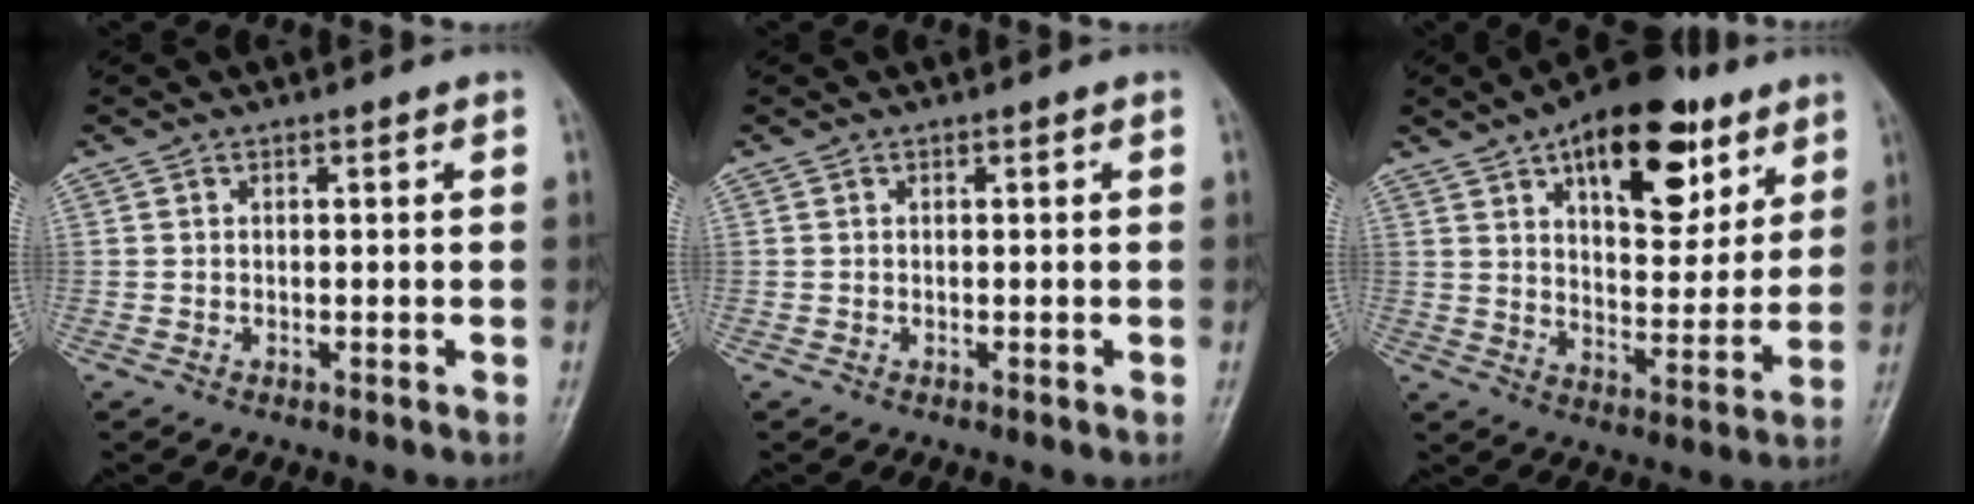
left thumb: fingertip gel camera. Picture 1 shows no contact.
{"total": 0.0}
{"total": 19.8, "force": [10.4, 9.6, 13.9], "torque": [-0.155, -0.037, 0.158]}